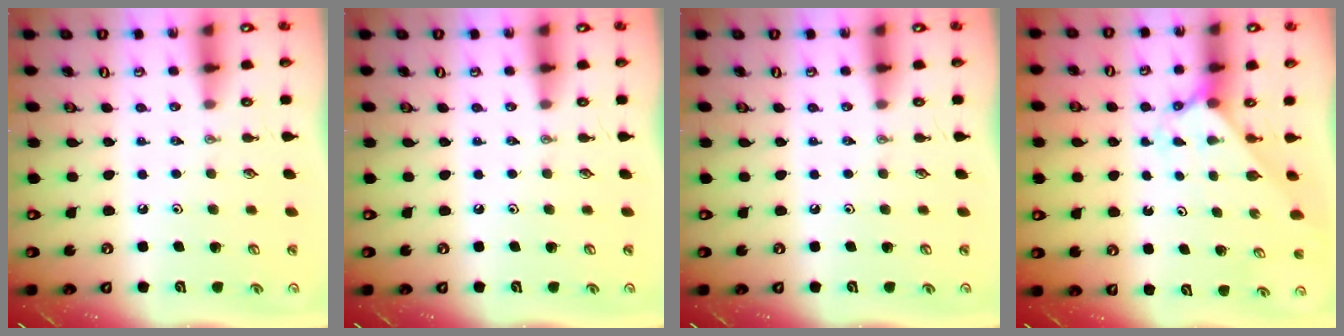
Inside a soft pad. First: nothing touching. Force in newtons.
{"total": 0.0}
{"total": 0.0}
{"total": 2.4, "press": 2.4, "slide": 0.3}